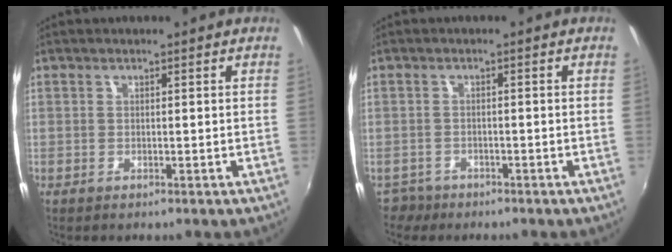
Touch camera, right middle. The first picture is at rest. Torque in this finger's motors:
{"motor_torque": [-0.39, -0.23, -0.11, -0.03]}